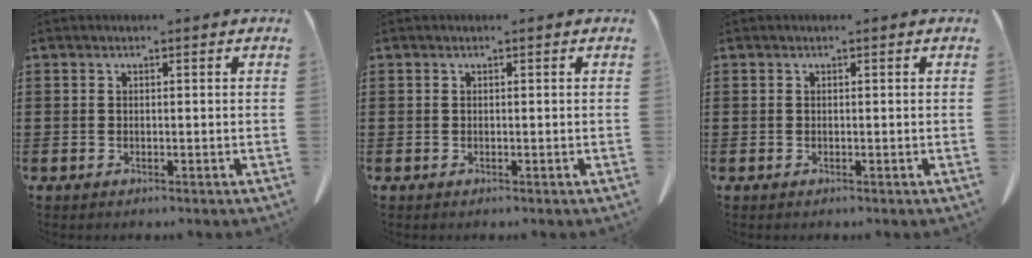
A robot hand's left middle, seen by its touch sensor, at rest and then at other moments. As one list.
[{"total": 0.0}, {"total": 0.0}]